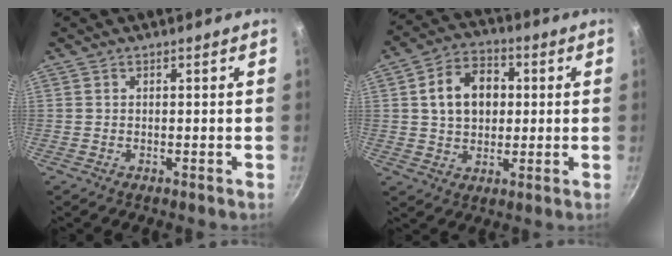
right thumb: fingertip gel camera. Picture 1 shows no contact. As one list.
[{"total": 11.4, "force": [1.8, 8.4, 7.5], "torque": [-0.098, 0.014, 0.023]}]